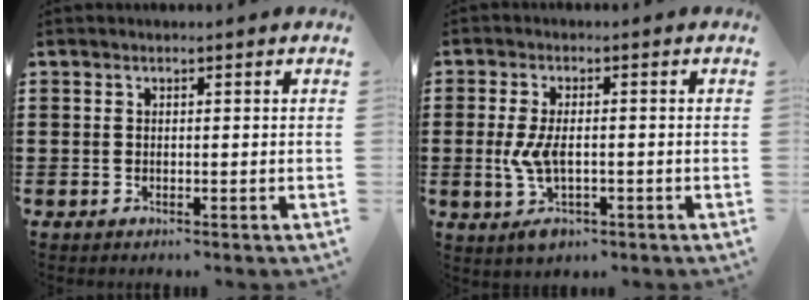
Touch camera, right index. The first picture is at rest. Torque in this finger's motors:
{"motor_torque": [0.49, 0.43, 0.42, 0.13]}